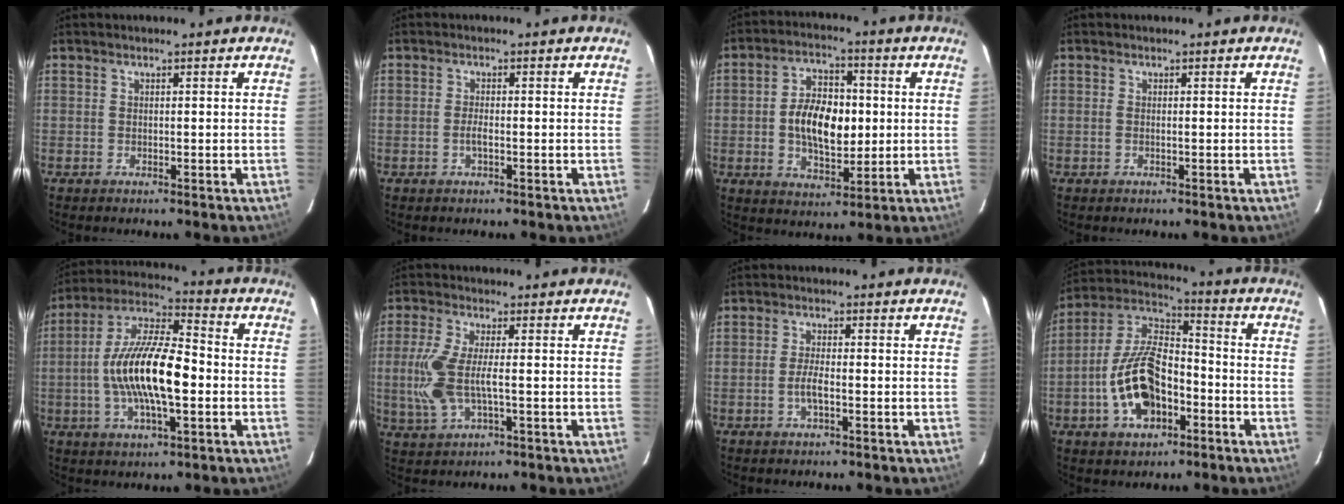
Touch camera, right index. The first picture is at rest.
{"total": 1.7, "force": [-0.6, 0.4, 1.5], "torque": [-0.032, 0.000, -0.012]}
{"total": 11.5, "force": [-0.2, 6.4, 9.5], "torque": [-0.173, 0.015, 0.002]}
{"total": 0.6, "force": [-0.1, 0.0, 0.6], "torque": [-0.015, 0.000, -0.004]}
{"total": 17.0, "force": [-2.2, 5.5, 15.9], "torque": [-0.302, 0.006, -0.049]}
{"total": 9.0, "force": [-1.0, 2.9, 8.5], "torque": [-0.189, -0.007, -0.016]}
{"total": 3.0, "force": [-1.0, 0.6, 2.8], "torque": [-0.058, -0.001, -0.022]}
{"total": 15.2, "force": [-5.4, 8.3, 11.6], "torque": [-0.241, 0.015, -0.094]}